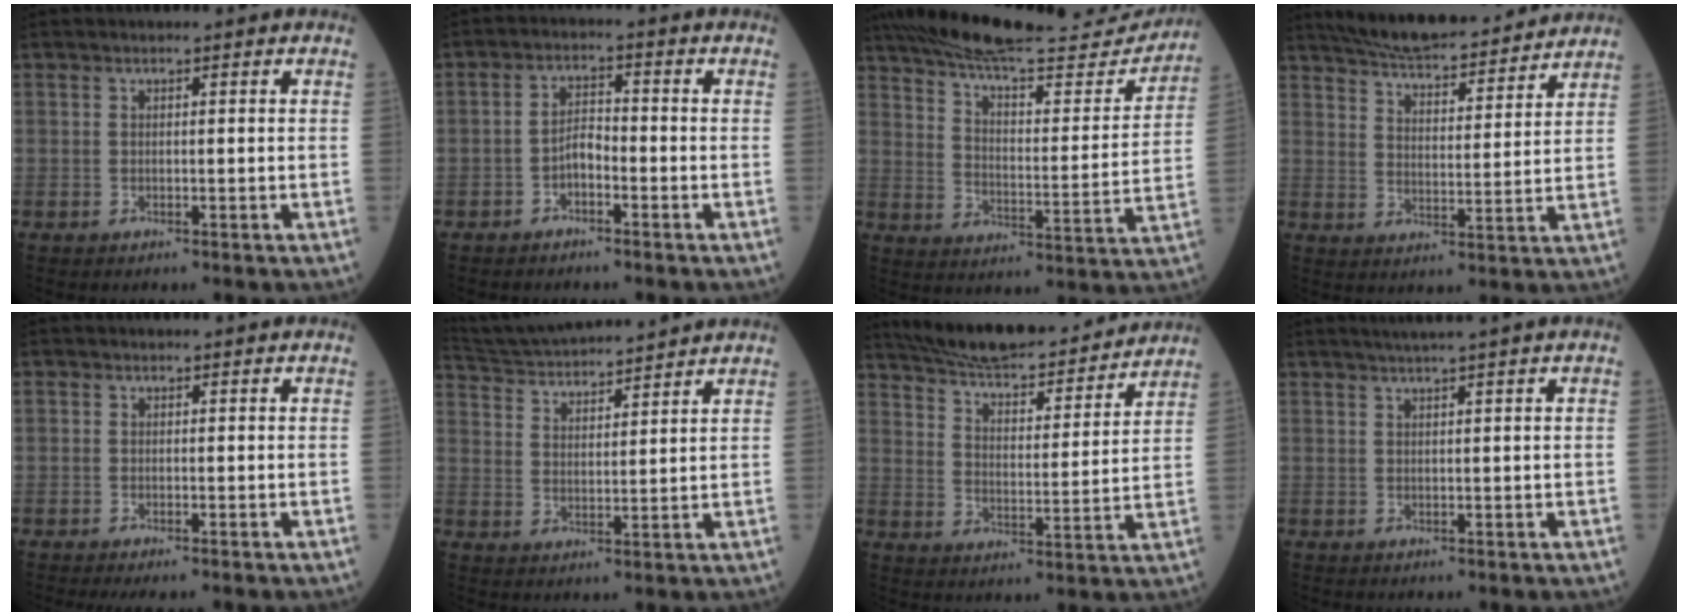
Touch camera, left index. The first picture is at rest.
{"total": 3.0, "force": [-1.7, 1.1, 2.2], "torque": [-0.039, 0.009, -0.026]}
{"total": 23.9, "force": [22.1, 3.1, 8.6], "torque": [-0.142, -0.033, 0.308]}
{"total": 16.3, "force": [14.9, 2.3, 6.2], "torque": [-0.098, 0.008, 0.225]}
{"total": 2.2, "force": [-1.9, 0.5, 1.2], "torque": [-0.017, -0.007, -0.027]}
{"total": 13.6, "force": [12.9, 0.5, 4.4], "torque": [-0.094, 0.025, 0.213]}
{"total": 19.8, "force": [18.1, 2.9, 7.5], "torque": [-0.115, 0.002, 0.265]}
{"total": 2.5, "force": [1.9, -0.9, 1.4], "torque": [-0.020, 0.004, 0.037]}